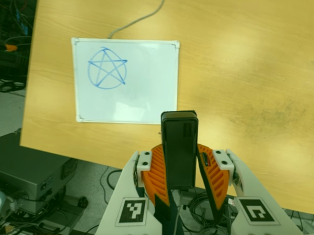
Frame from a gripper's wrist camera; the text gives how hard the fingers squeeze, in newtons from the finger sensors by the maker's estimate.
{"total": 5.8, "left": 5.6, "right": 6.0}